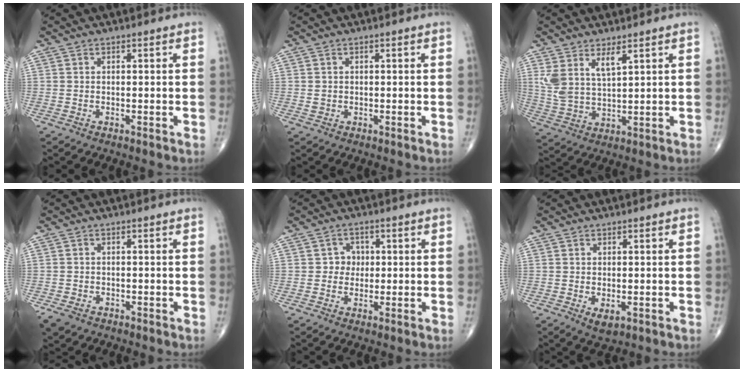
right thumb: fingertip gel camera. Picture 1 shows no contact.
{"total": 1.1, "force": [-0.1, 1.1, 0.4], "torque": [-0.005, 0.001, 0.002]}
{"total": 7.0, "force": [3.6, 2.8, 5.4], "torque": [-0.108, -0.021, 0.082]}
{"total": 3.5, "force": [-2.1, 2.2, 1.6], "torque": [-0.033, 0.000, -0.033]}
{"total": 3.2, "force": [0.2, 3.0, 1.1], "torque": [0.009, 0.008, -0.005]}
{"total": 3.0, "force": [-0.8, 1.5, 2.4], "torque": [-0.038, -0.006, -0.008]}